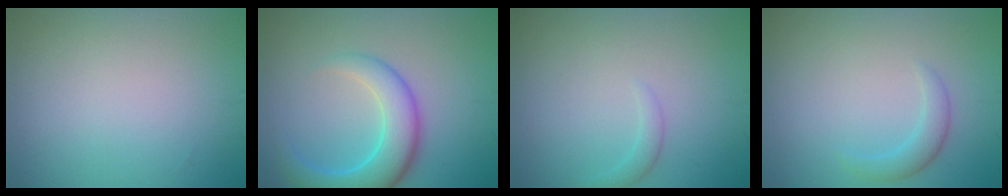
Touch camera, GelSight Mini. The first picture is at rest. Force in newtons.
{"total": 6.0, "press": 6.0, "slide": 0.2}
{"total": 1.1, "press": 1.1, "slide": 0.1}
{"total": 1.8, "press": 1.8, "slide": 0.0}